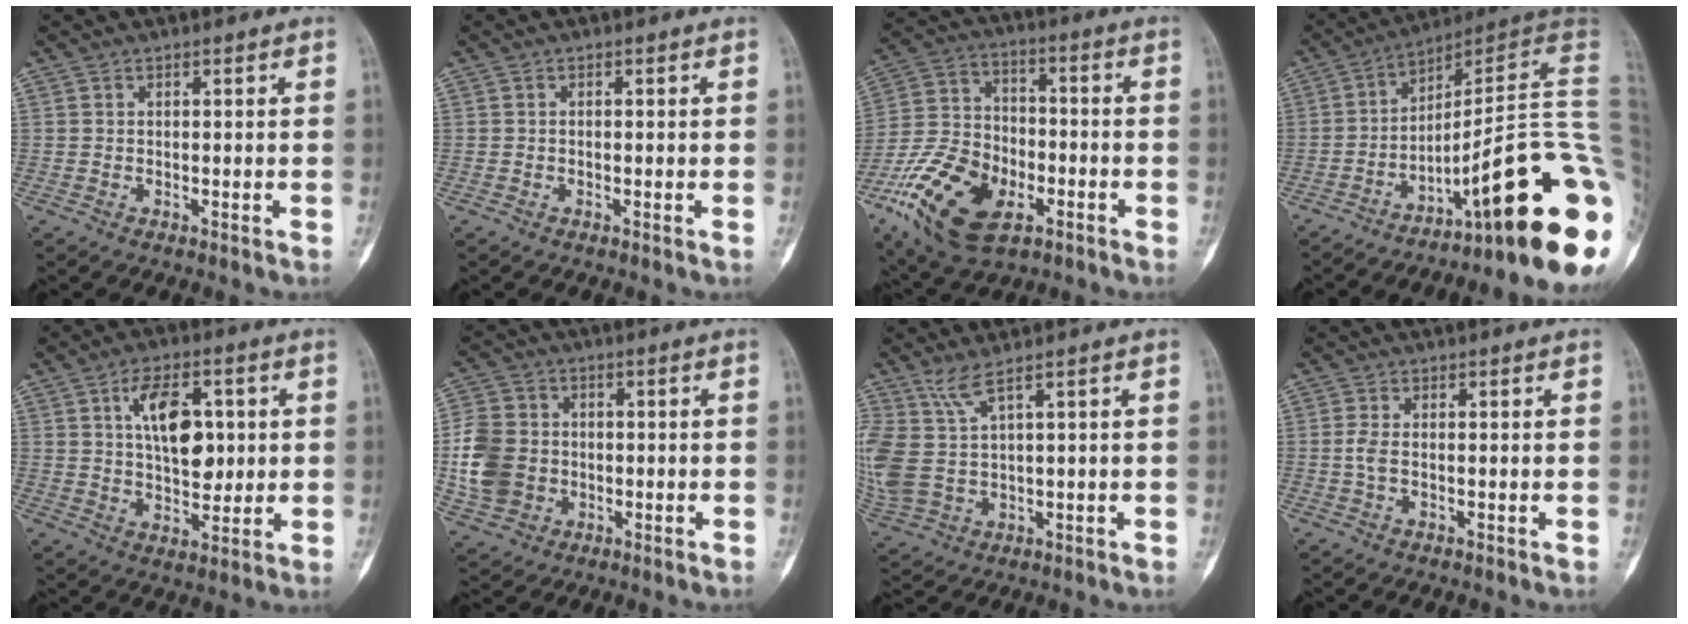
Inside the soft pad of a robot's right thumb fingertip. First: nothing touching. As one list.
[{"total": 0.0}, {"total": 19.8, "force": [-8.6, 11.5, 13.7], "torque": [-0.250, 0.031, -0.151]}, {"total": 26.4, "force": [-9.4, 4.2, 24.3], "torque": [-0.215, 0.081, -0.129]}, {"total": 11.5, "force": [2.6, 6.5, 9.1], "torque": [-0.122, -0.007, 0.047]}, {"total": 11.4, "force": [-1.5, 9.6, 6.1], "torque": [-0.116, 0.012, -0.027]}, {"total": 8.8, "force": [4.0, 3.3, 7.1], "torque": [-0.182, -0.015, 0.097]}, {"total": 1.9, "force": [-0.2, 0.7, 1.7], "torque": [-0.044, -0.002, -0.005]}]